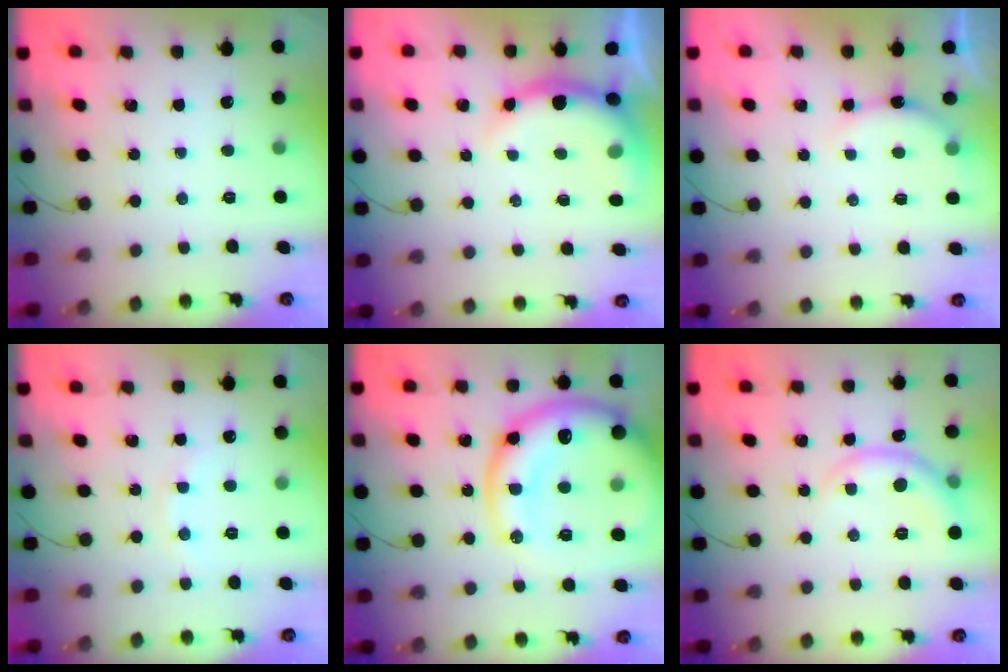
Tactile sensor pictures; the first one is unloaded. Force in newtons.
{"total": 7.3, "press": 7.3, "slide": 1.2}
{"total": 5.9, "press": 5.8, "slide": 1.0}
{"total": 6.6, "press": 6.5, "slide": 1.2}
{"total": 25.1, "press": 24.8, "slide": 3.9}
{"total": 6.8, "press": 6.7, "slide": 1.0}